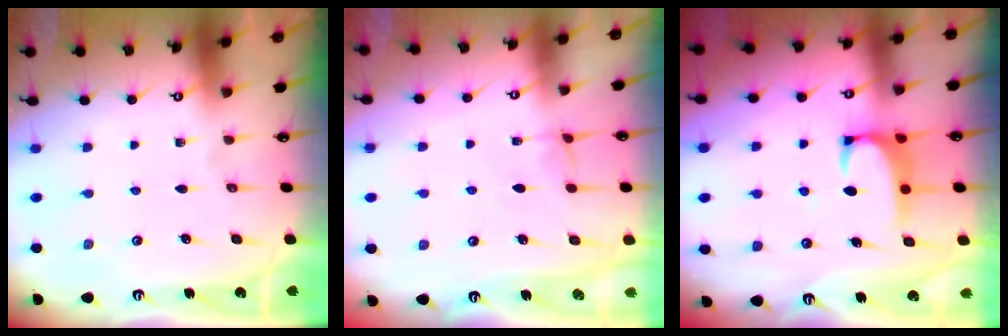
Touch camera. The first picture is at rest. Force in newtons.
{"total": 2.3, "press": 2.2, "slide": 0.3}
{"total": 2.0, "press": 1.9, "slide": 0.7}